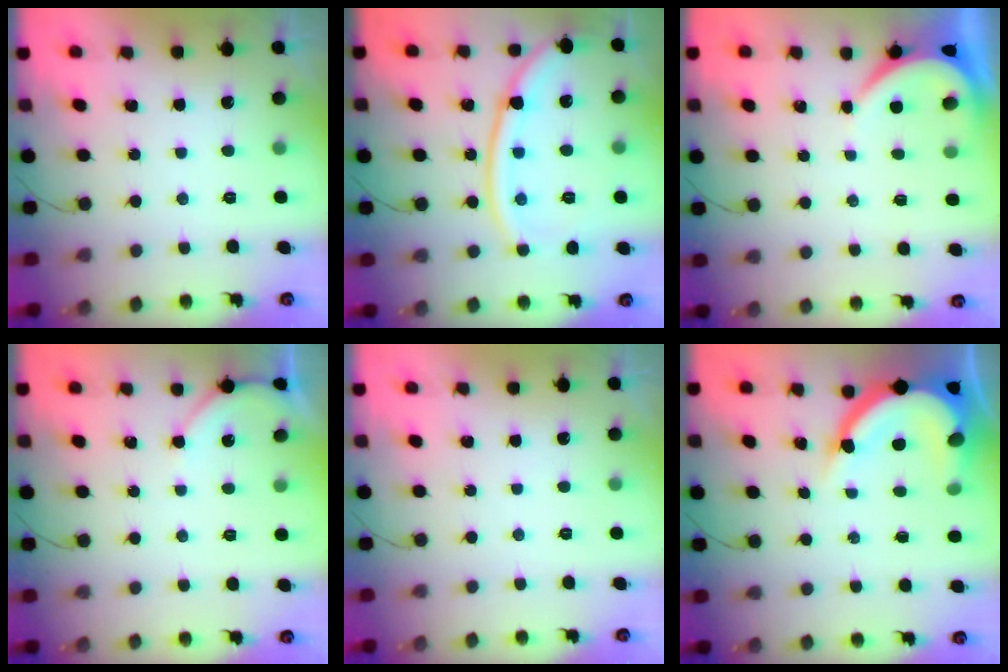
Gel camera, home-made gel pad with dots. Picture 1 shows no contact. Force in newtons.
{"total": 14.8, "press": 14.7, "slide": 1.4}
{"total": 4.0, "press": 3.9, "slide": 0.6}
{"total": 4.0, "press": 3.9, "slide": 0.7}
{"total": 0.0}
{"total": 13.1, "press": 13.0, "slide": 1.3}